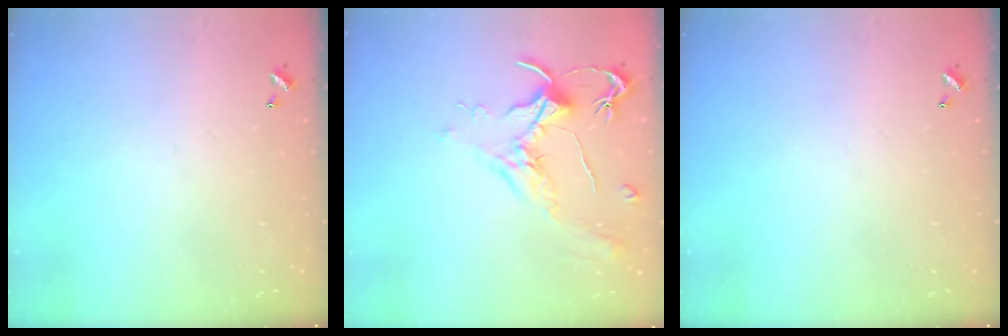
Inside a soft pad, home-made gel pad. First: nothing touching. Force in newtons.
{"total": 1.8, "press": 1.7, "slide": 0.8}
{"total": 0.0}